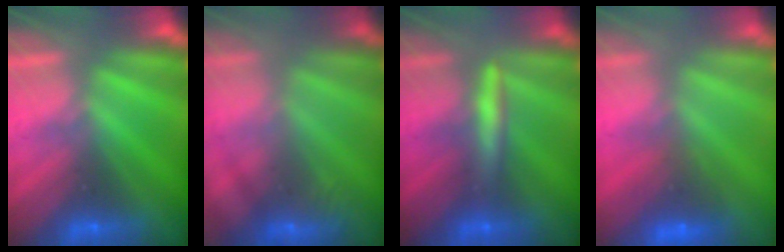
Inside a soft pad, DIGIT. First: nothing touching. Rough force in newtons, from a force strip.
{"total": 2.4}
{"total": 2.5}
{"total": 5.6}